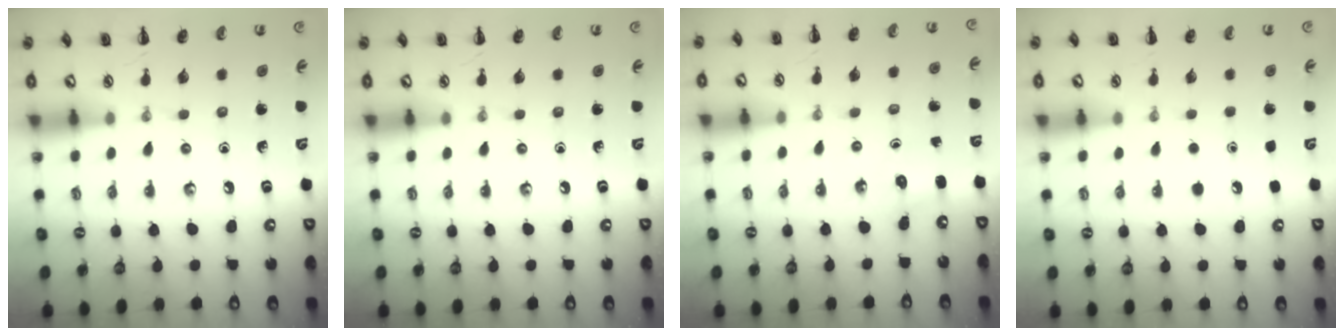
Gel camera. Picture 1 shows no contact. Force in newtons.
{"total": 0.0}
{"total": 2.6, "press": 2.5, "slide": 0.7}
{"total": 1.6, "press": 1.6, "slide": 0.1}